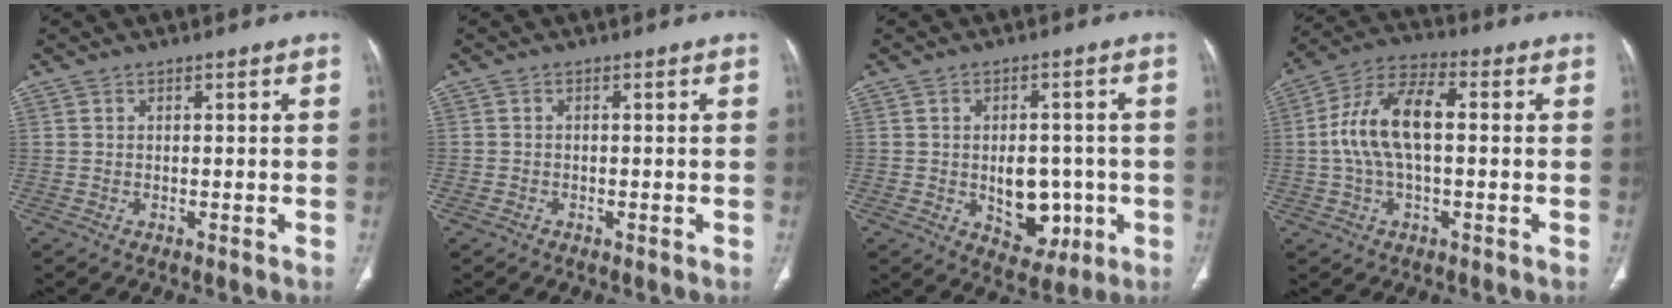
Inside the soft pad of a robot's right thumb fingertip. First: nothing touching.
{"total": 1.2, "force": [-0.7, 0.9, 0.3], "torque": [-0.010, 0.002, -0.014]}
{"total": 9.4, "force": [-1.6, 6.4, 6.6], "torque": [-0.053, 0.009, -0.006]}
{"total": 12.8, "force": [0.5, 6.4, 11.1], "torque": [-0.224, 0.035, 0.002]}